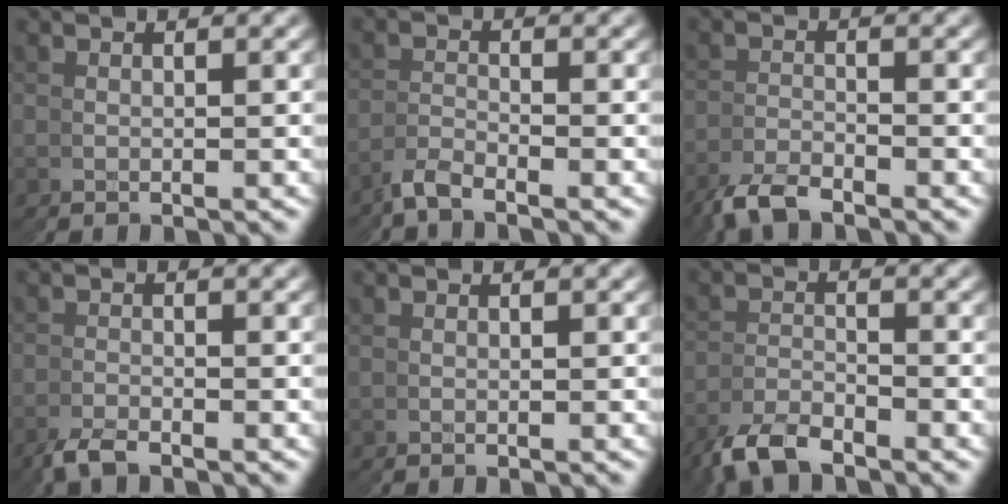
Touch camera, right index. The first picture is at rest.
{"total": 3.3, "force": [-2.6, -1.1, -1.7], "torque": [0.022, 0.011, -0.056]}
{"total": 3.7, "force": [-3.1, -1.0, -1.7], "torque": [0.031, 0.015, -0.067]}
{"total": 3.1, "force": [-2.2, -1.2, -1.8], "torque": [0.035, 0.011, -0.048]}
{"total": 0.0}
{"total": 3.4, "force": [-3.4, 0.0, -0.6], "torque": [0.000, 0.008, -0.069]}